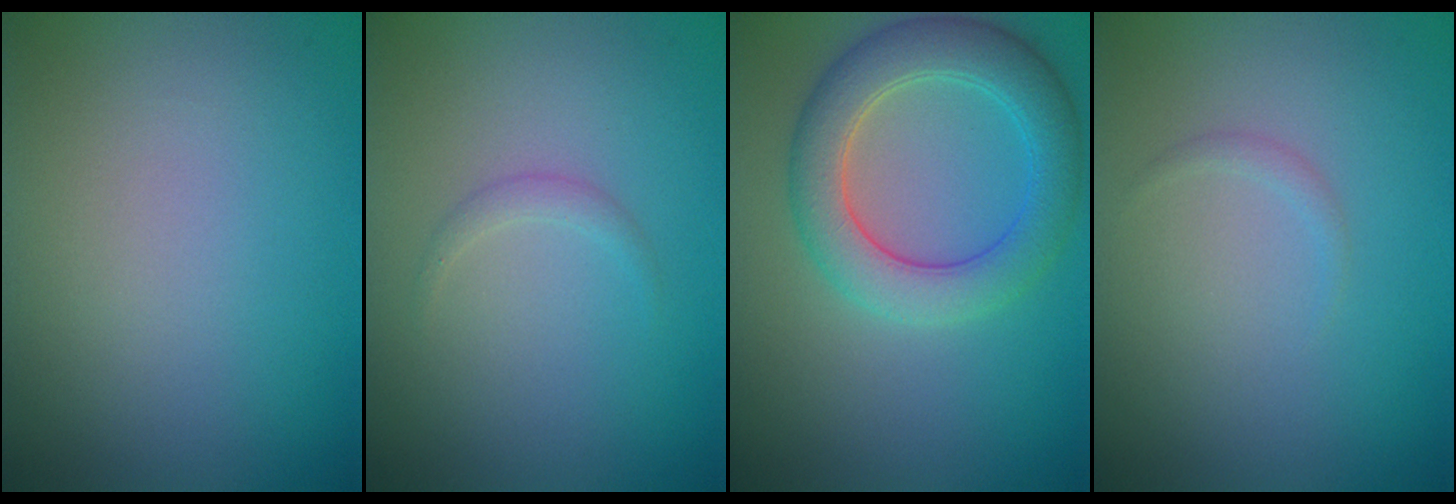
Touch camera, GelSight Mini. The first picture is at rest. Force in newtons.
{"total": 0.8, "press": 0.8, "slide": 0.1}
{"total": 5.5, "press": 5.5, "slide": 0.2}
{"total": 0.6, "press": 0.5, "slide": 0.1}